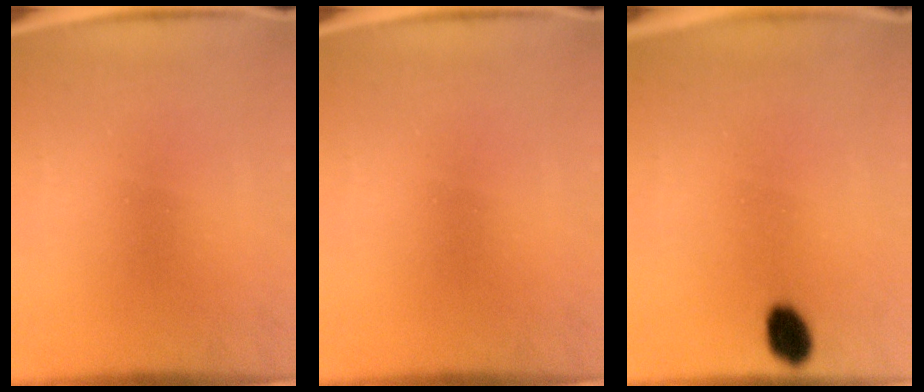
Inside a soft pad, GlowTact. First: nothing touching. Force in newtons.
{"total": 0.0}
{"total": 2.3}